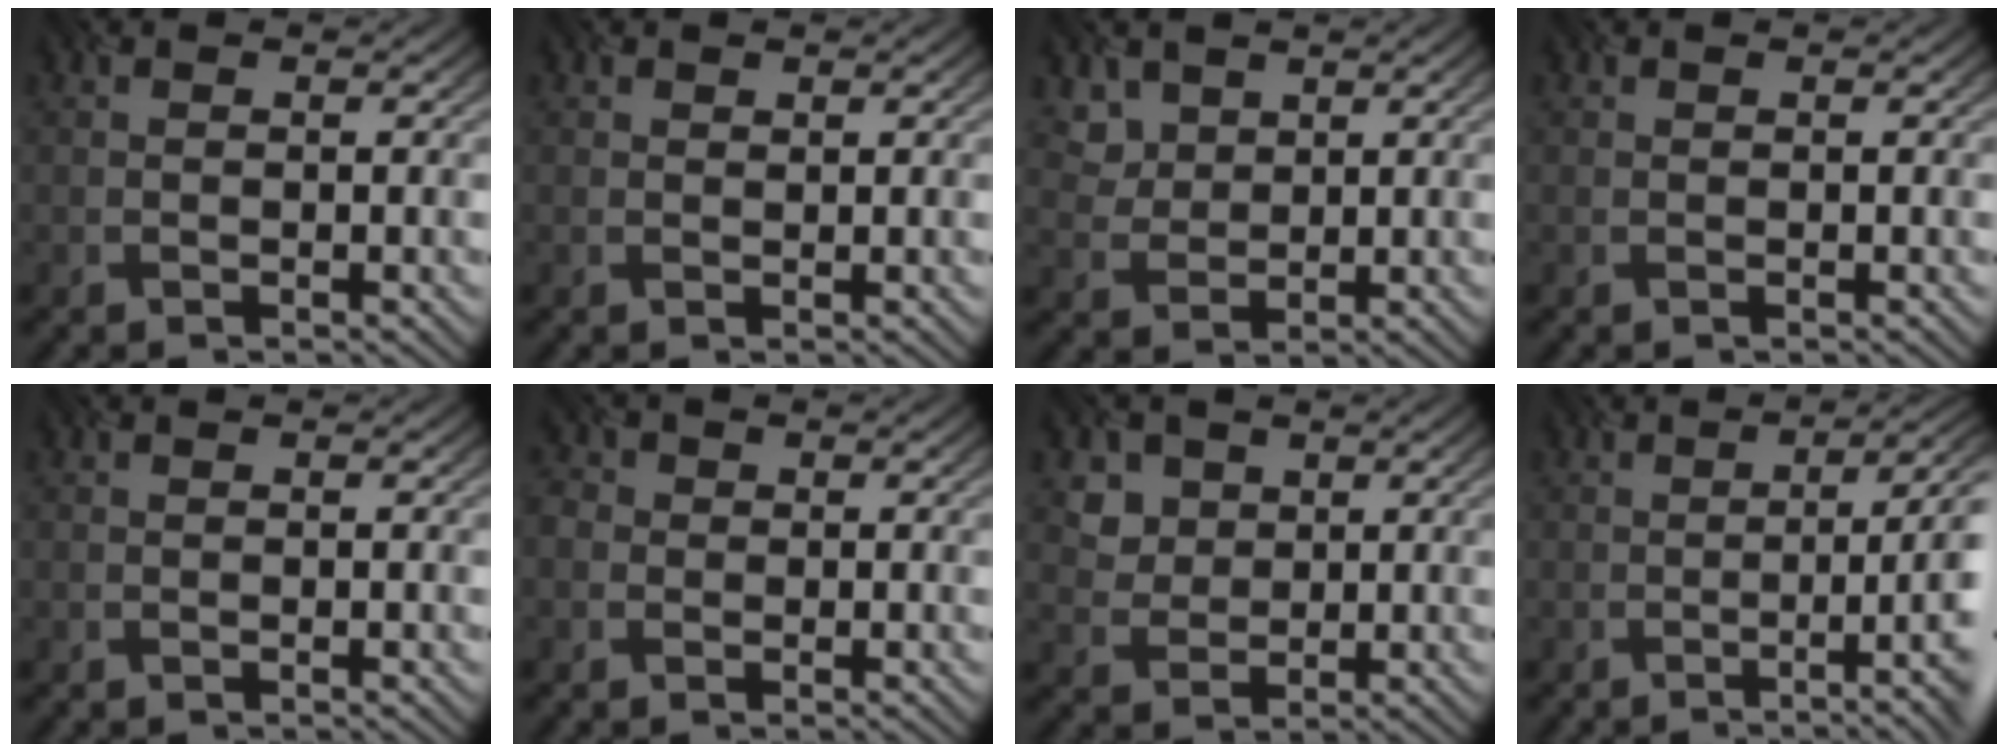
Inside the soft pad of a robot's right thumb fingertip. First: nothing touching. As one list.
[{"total": 0.8, "force": [0.7, 0.3, -0.1], "torque": [0.001, 0.003, 0.019]}, {"total": 3.1, "force": [2.3, 2.1, -0.3], "torque": [-0.013, -0.008, 0.059]}, {"total": 0.0}, {"total": 0.0}, {"total": 1.9, "force": [-0.7, 1.7, -0.2], "torque": [0.001, 0.002, -0.012]}, {"total": 4.1, "force": [2.4, 3.3, 0.1], "torque": [-0.038, -0.004, 0.056]}, {"total": 6.7, "force": [-0.5, 1.7, 6.4], "torque": [-0.074, 0.004, -0.004]}]